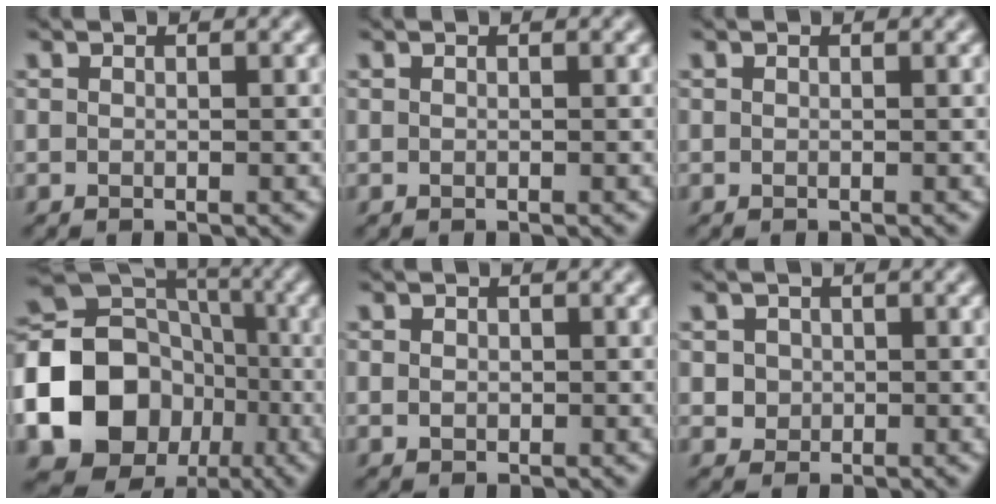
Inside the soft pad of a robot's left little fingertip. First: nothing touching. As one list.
[{"total": 0.0}, {"total": 0.0}, {"total": 21.6, "force": [-6.3, 19.1, 7.8], "torque": [-0.181, -0.020, -0.135]}, {"total": 0.9, "force": [0.0, 0.8, 0.4], "torque": [-0.004, 0.004, -0.003]}, {"total": 2.1, "force": [0.4, 1.9, 0.8], "torque": [-0.014, 0.006, 0.015]}]